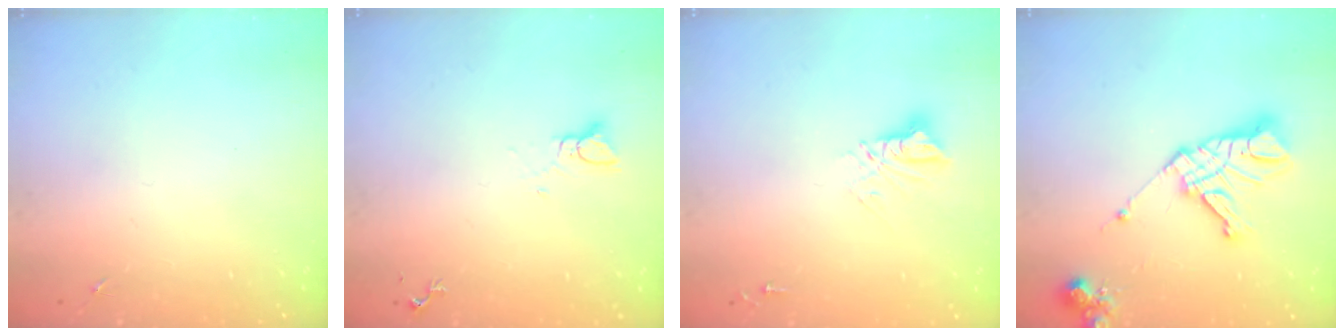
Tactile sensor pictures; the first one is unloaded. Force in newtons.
{"total": 2.8, "press": 2.8, "slide": 0.1}
{"total": 9.3, "press": 9.3, "slide": 0.8}
{"total": 16.3, "press": 16.2, "slide": 1.8}